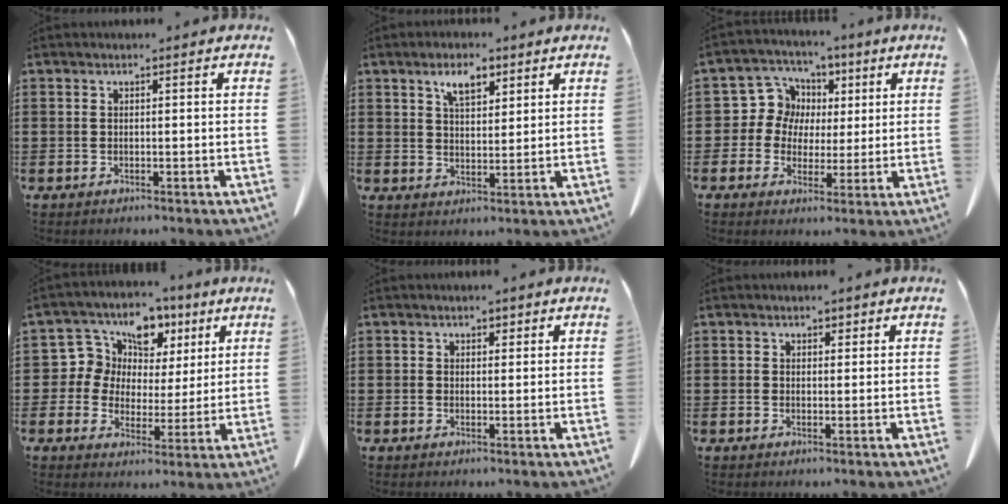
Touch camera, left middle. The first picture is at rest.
{"total": 5.0, "force": [3.2, 2.2, 3.1], "torque": [-0.054, 0.003, 0.052]}
{"total": 8.0, "force": [2.0, 7.6, 1.8], "torque": [-0.074, 0.006, 0.037]}
{"total": 7.8, "force": [3.4, 6.9, 1.2], "torque": [-0.067, -0.015, 0.061]}
{"total": 1.3, "force": [0.9, 0.9, 0.5], "torque": [-0.013, 0.005, 0.016]}
{"total": 1.2, "force": [0.8, 0.8, 0.4], "torque": [-0.003, 0.001, 0.014]}